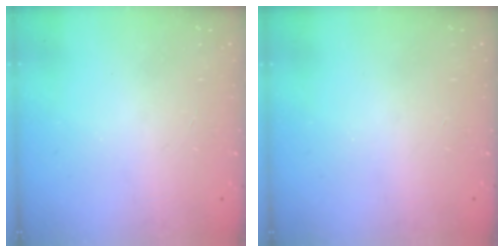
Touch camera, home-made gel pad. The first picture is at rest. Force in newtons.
{"total": 0.0}